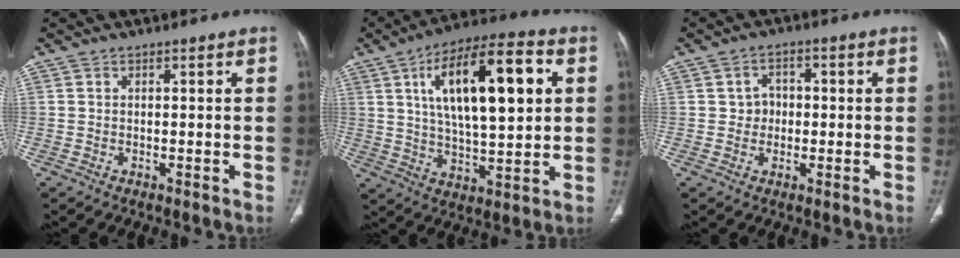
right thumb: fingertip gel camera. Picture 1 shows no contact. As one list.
[{"total": 20.9, "force": [5.9, 7.8, 18.5], "torque": [-0.284, 0.001, 0.094]}, {"total": 3.8, "force": [0.0, 3.3, 1.7], "torque": [-0.002, 0.009, -0.007]}]